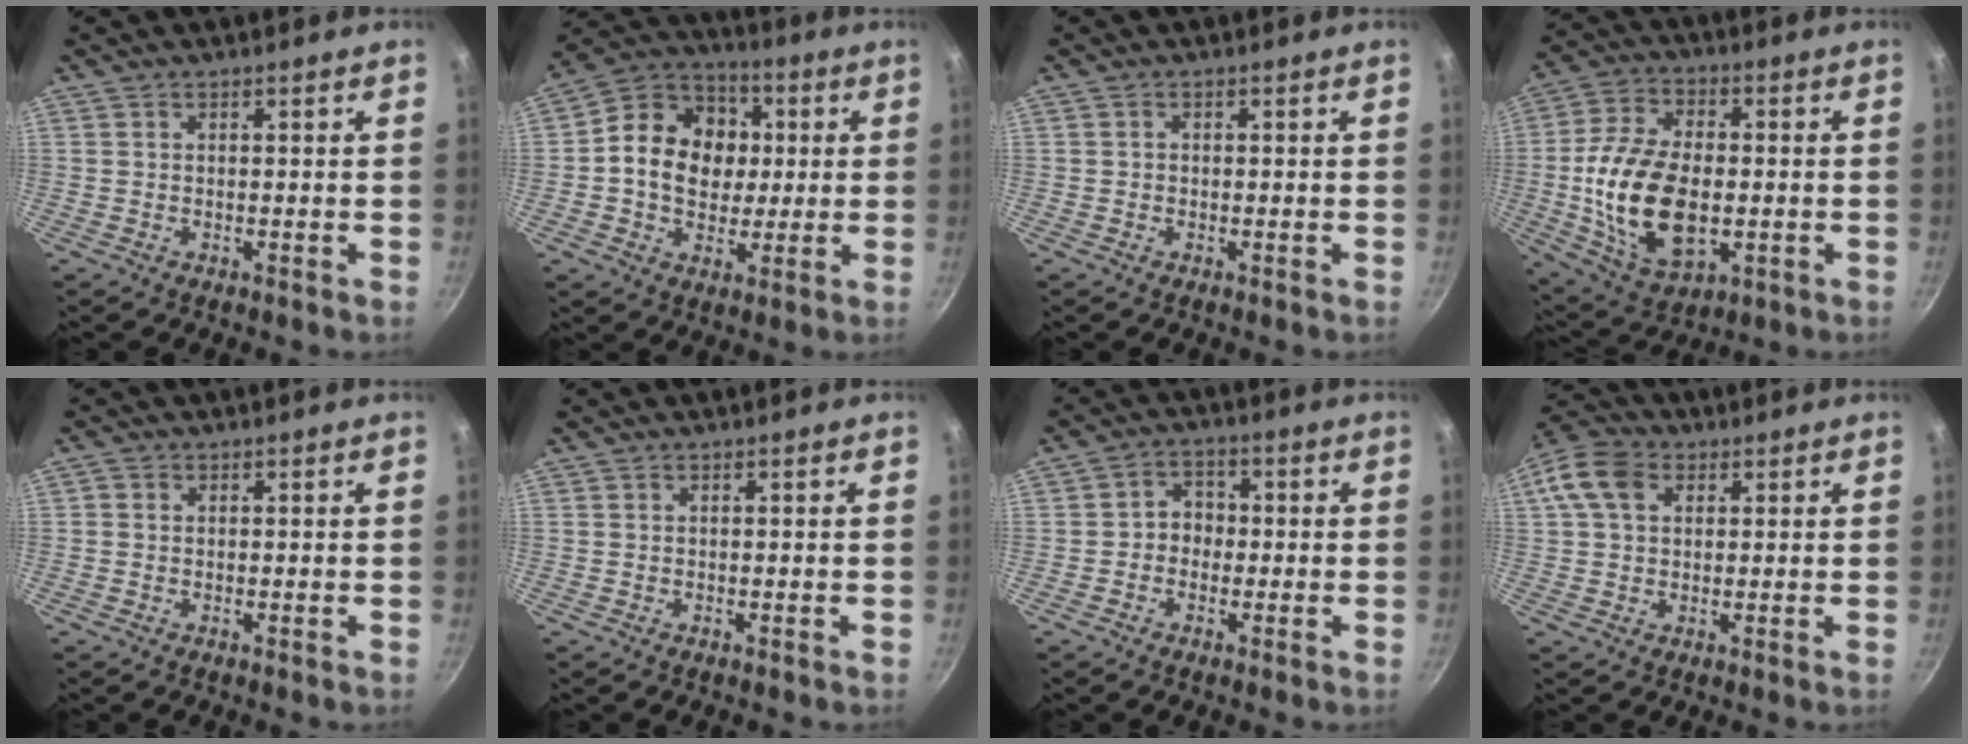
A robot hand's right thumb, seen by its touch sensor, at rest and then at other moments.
{"total": 15.2, "force": [1.2, 12.3, 8.8], "torque": [-0.111, 0.015, 0.007]}
{"total": 0.5, "force": [-0.2, 0.5, 0.1], "torque": [-0.001, 0.002, -0.004]}
{"total": 18.9, "force": [-1.9, 11.2, 15.1], "torque": [-0.282, 0.011, -0.026]}
{"total": 0.8, "force": [0.0, 0.8, 0.3], "torque": [-0.004, 0.003, -0.003]}
{"total": 0.0}
{"total": 4.4, "force": [-0.7, 3.8, 2.1], "torque": [-0.002, 0.017, -0.020]}
{"total": 8.8, "force": [2.6, 6.4, 5.4], "torque": [-0.092, 0.015, 0.033]}